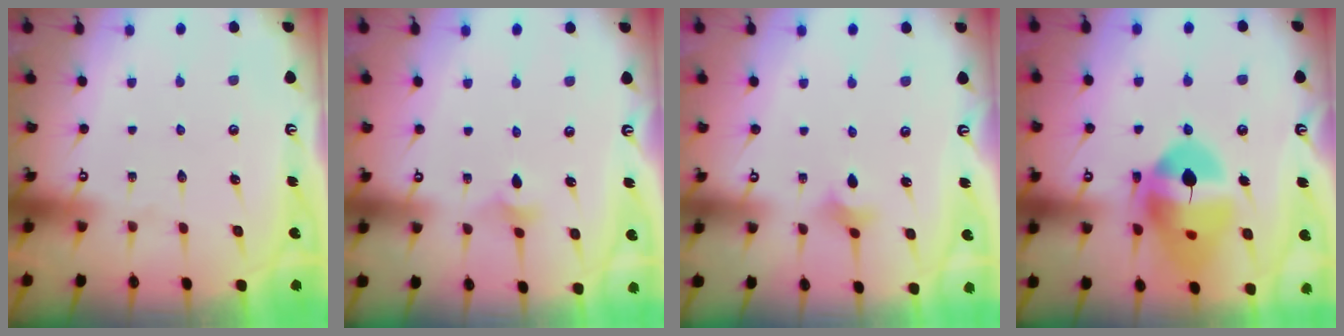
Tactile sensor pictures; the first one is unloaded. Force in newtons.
{"total": 2.8, "press": 2.8, "slide": 0.6}
{"total": 2.6, "press": 2.6, "slide": 0.6}
{"total": 18.3, "press": 18.1, "slide": 2.0}